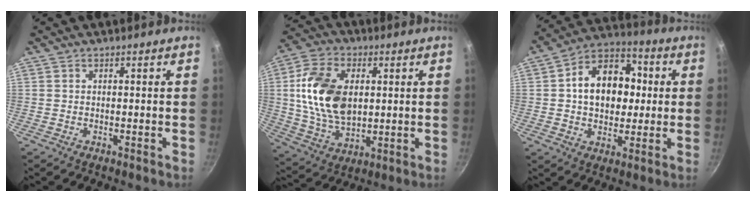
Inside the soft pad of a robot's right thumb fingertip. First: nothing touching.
{"total": 17.3, "force": [2.4, 11.1, 13.0], "torque": [-0.229, -0.006, 0.047]}
{"total": 15.8, "force": [1.7, 11.5, 10.7], "torque": [-0.125, 0.024, 0.013]}